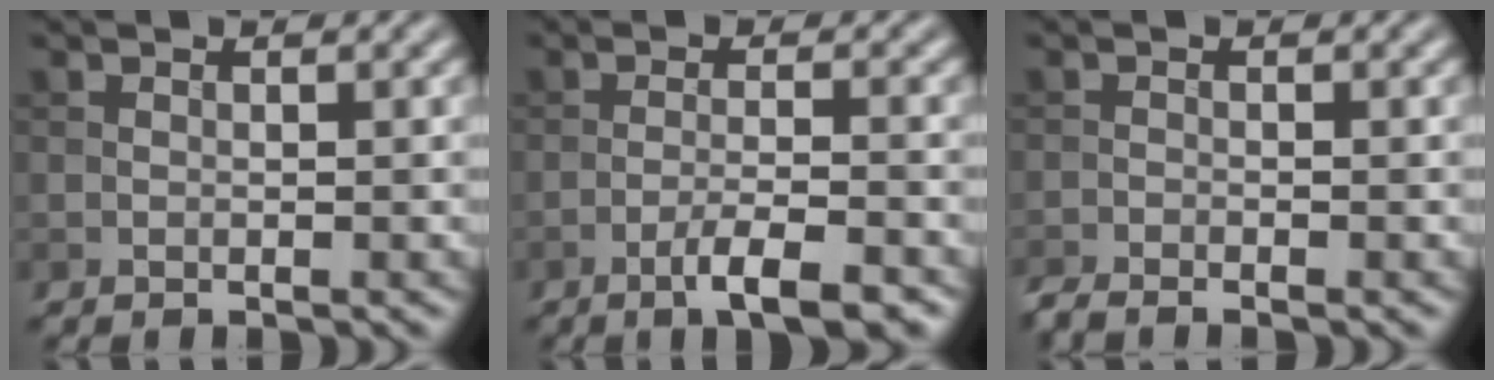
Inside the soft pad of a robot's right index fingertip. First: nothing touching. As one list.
[{"total": 4.8, "force": [-2.9, 0.8, 3.7], "torque": [-0.058, 0.004, -0.050]}, {"total": 2.3, "force": [-2.1, 0.2, 1.1], "torque": [-0.030, -0.005, -0.043]}]